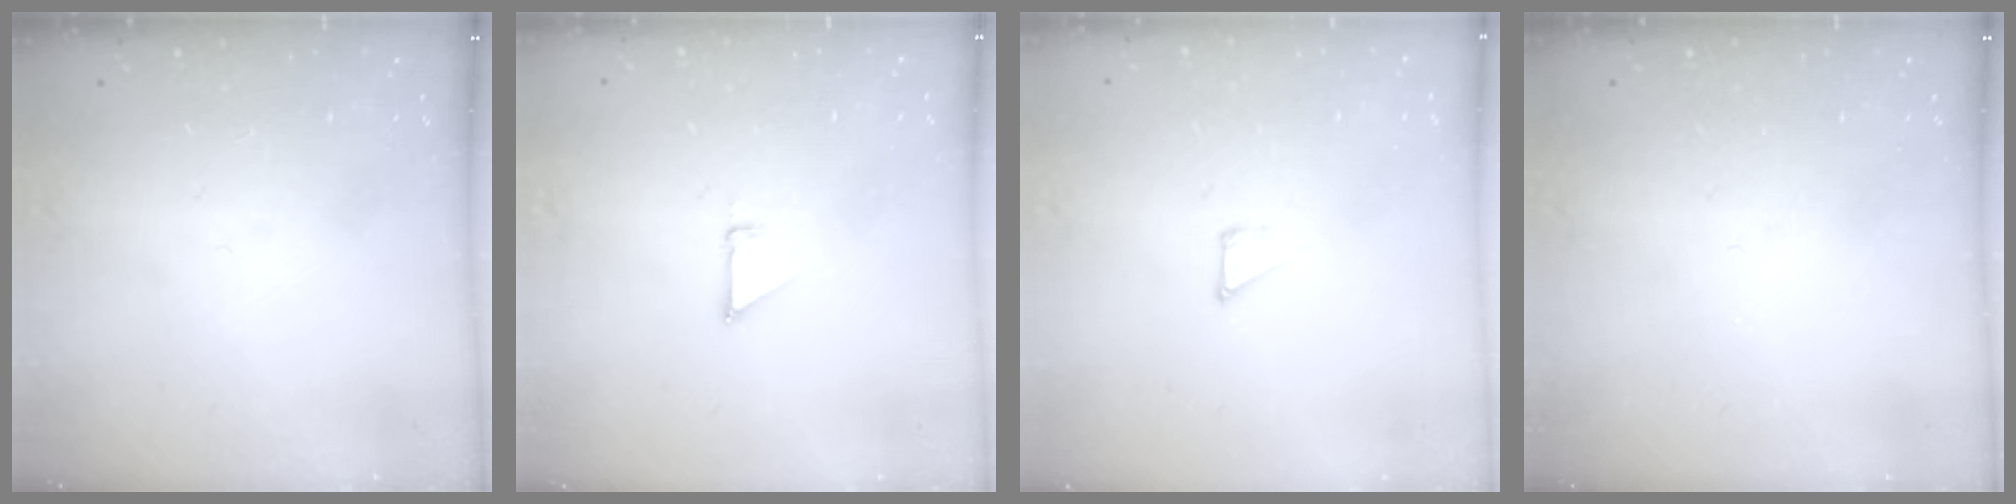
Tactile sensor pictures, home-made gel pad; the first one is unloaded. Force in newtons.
{"total": 1.9, "press": 1.9, "slide": 0.0}
{"total": 1.2, "press": 1.2, "slide": 0.0}
{"total": 0.0}